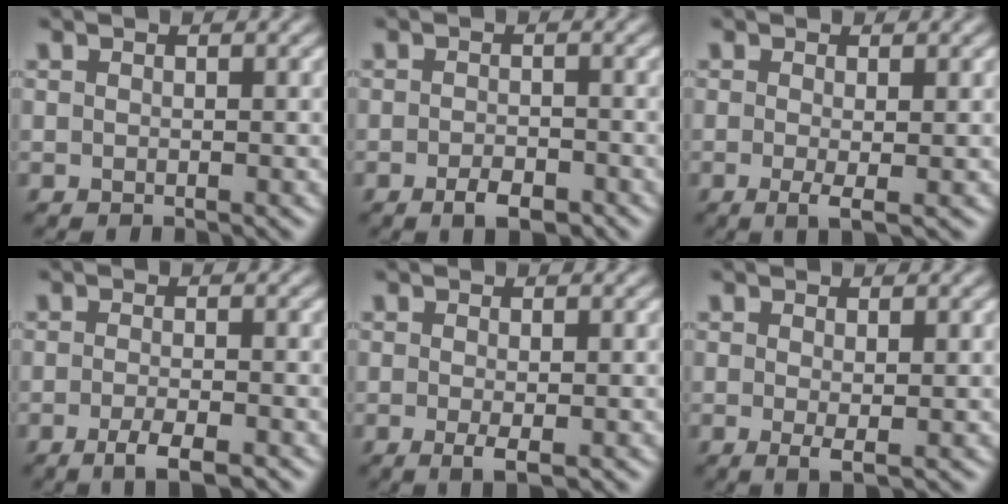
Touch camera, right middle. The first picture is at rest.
{"total": 2.4, "force": [-1.4, 1.0, 1.7], "torque": [-0.025, -0.001, -0.024]}
{"total": 1.9, "force": [-0.3, 0.3, 1.8], "torque": [-0.036, -0.009, -0.005]}
{"total": 3.0, "force": [-1.8, 0.7, 2.4], "torque": [-0.042, -0.004, -0.033]}
{"total": 1.7, "force": [-0.5, 0.3, 1.6], "torque": [-0.029, -0.008, -0.009]}
{"total": 1.3, "force": [0.0, 0.2, 1.3], "torque": [-0.023, -0.007, -0.002]}